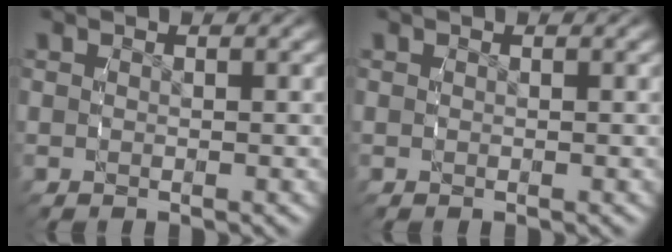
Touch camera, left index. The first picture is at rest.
{"total": 0.0}